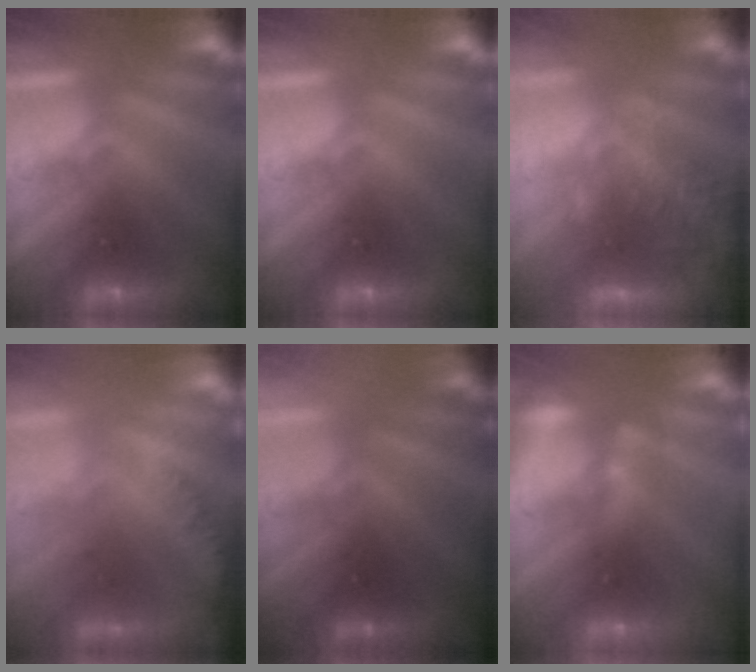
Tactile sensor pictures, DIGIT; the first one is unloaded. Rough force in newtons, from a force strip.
{"total": 0.0}
{"total": 8.9}
{"total": 1.2}
{"total": 2.7}
{"total": 2.4}